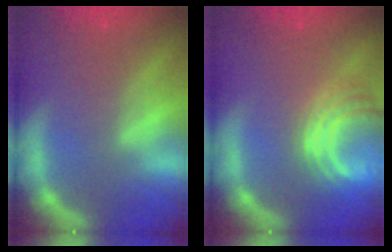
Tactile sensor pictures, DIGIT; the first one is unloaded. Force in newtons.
{"total": 6.5}